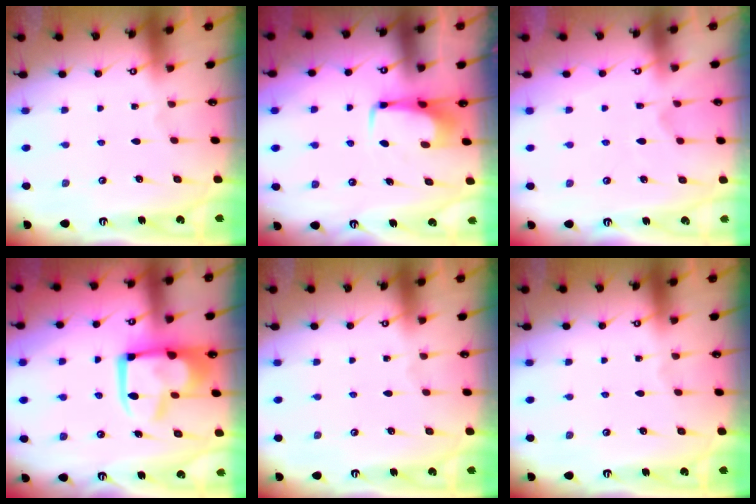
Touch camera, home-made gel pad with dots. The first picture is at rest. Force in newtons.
{"total": 3.7, "press": 3.7, "slide": 0.3}
{"total": 2.1, "press": 1.8, "slide": 1.2}
{"total": 15.0, "press": 14.9, "slide": 1.6}
{"total": 0.0}
{"total": 0.0}